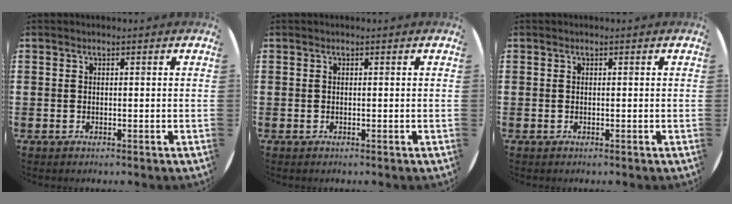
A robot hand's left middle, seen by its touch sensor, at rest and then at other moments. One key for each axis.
{"total": 0.0}
{"total": 0.0}